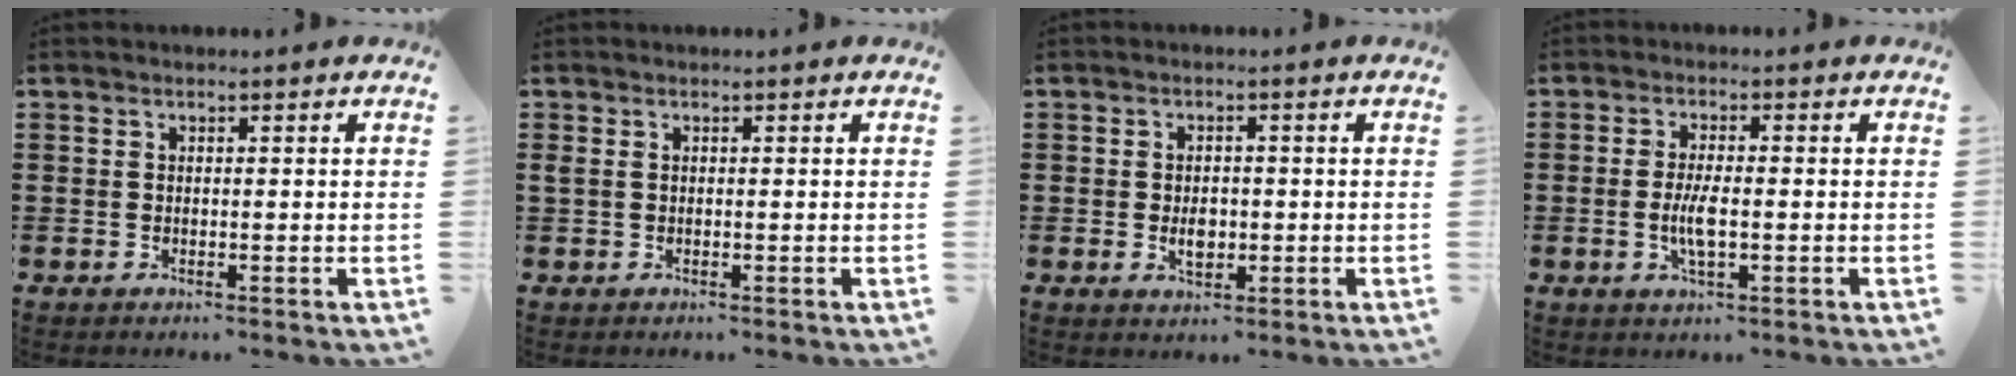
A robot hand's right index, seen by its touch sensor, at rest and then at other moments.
{"total": 0.7, "force": [0.2, 0.3, 0.6], "torque": [-0.013, 0.003, 0.003]}
{"total": 2.9, "force": [-0.4, 1.8, 2.2], "torque": [-0.036, 0.000, -0.010]}
{"total": 4.4, "force": [-0.8, 1.1, 4.2], "torque": [-0.095, -0.007, -0.022]}